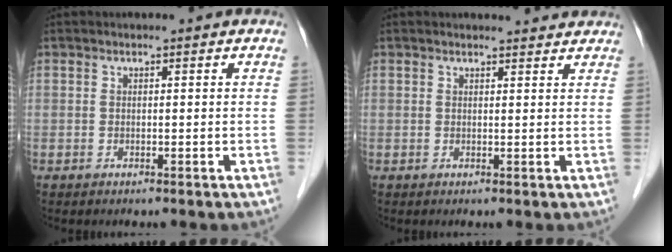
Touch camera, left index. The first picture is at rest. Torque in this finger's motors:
{"motor_torque": [0.63, -0.76, -0.02, -0.01]}